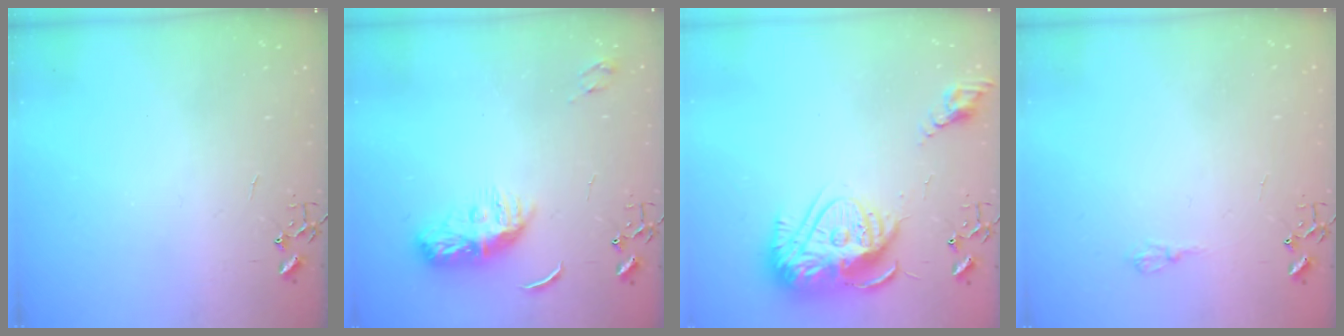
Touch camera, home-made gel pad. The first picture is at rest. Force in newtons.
{"total": 9.4, "press": 9.4, "slide": 0.4}
{"total": 17.6, "press": 17.5, "slide": 1.6}
{"total": 6.5, "press": 6.4, "slide": 0.8}